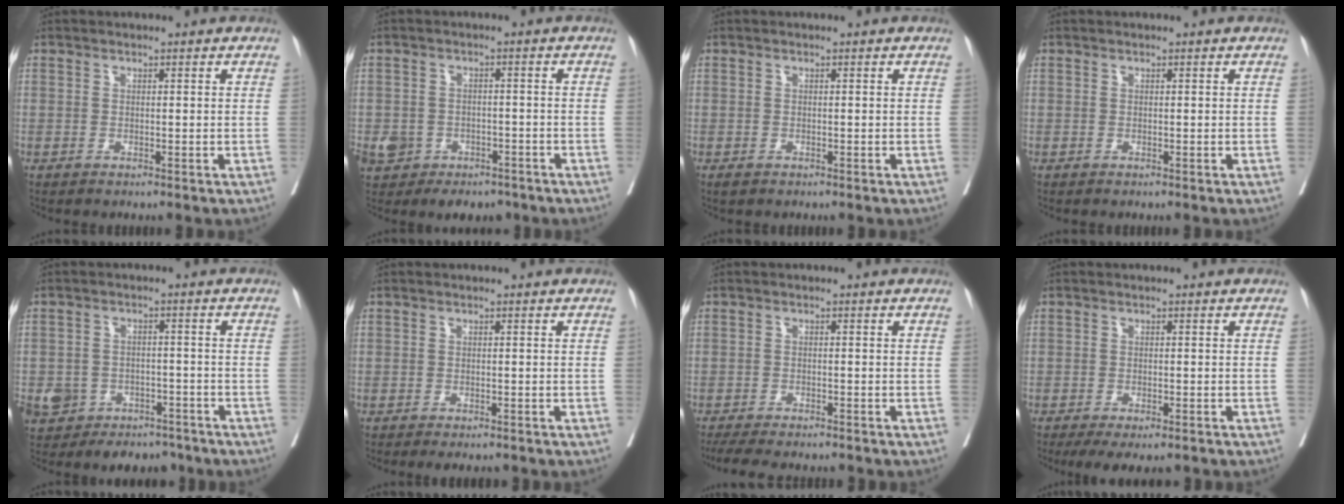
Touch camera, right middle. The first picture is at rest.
{"total": 9.5, "force": [-5.0, 7.4, 3.2], "torque": [-0.070, 0.013, -0.065]}
{"total": 0.8, "force": [-0.5, 0.5, 0.4], "torque": [-0.006, 0.000, -0.002]}
{"total": 0.0}
{"total": 10.4, "force": [-6.2, 7.9, 3.0], "torque": [-0.066, 0.015, -0.085]}
{"total": 3.0, "force": [-2.6, 1.1, 1.1], "torque": [-0.005, -0.003, -0.032]}
{"total": 10.1, "force": [-8.8, 2.1, 4.5], "torque": [-0.066, -0.010, -0.121]}
{"total": 6.8, "force": [-5.2, 2.1, 3.8], "torque": [-0.045, -0.008, -0.074]}